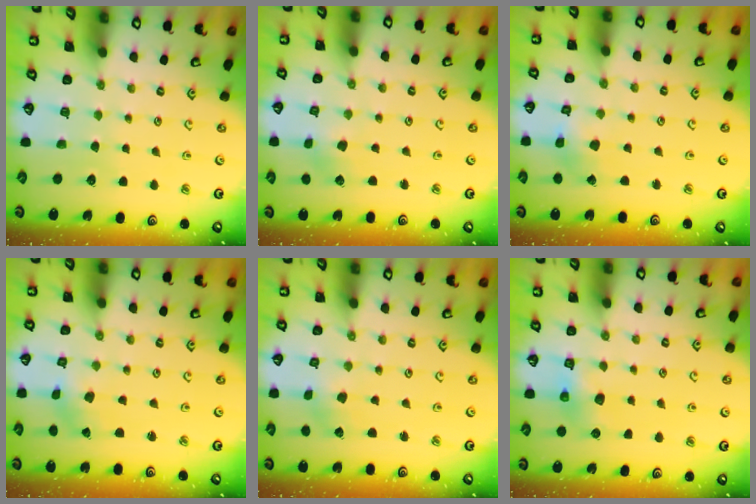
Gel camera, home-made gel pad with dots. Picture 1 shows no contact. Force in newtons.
{"total": 2.7, "press": 2.6, "slide": 0.4}
{"total": 2.3, "press": 2.3, "slide": 0.3}
{"total": 1.1, "press": 1.1, "slide": 0.2}
{"total": 0.7, "press": 0.6, "slide": 0.2}
{"total": 6.3, "press": 6.3, "slide": 0.4}